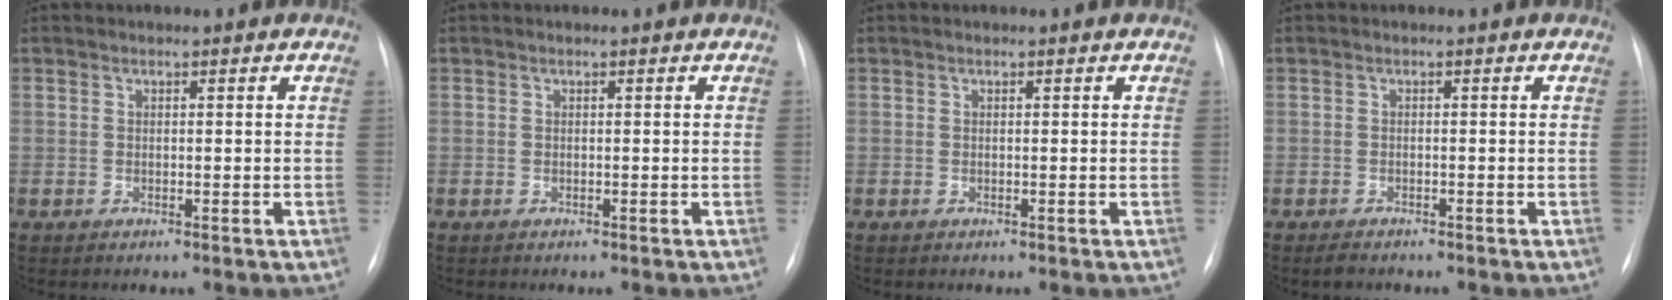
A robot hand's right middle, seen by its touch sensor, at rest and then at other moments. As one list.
[{"total": 0.0}, {"total": 0.0}, {"total": 1.5, "force": [-1.2, 0.6, 0.4], "torque": [-0.013, -0.002, -0.018]}]